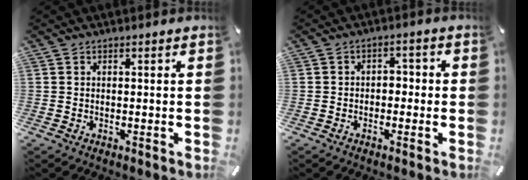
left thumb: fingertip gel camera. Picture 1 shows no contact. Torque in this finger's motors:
{"motor_torque": [-0.07, -0.10, -0.26, 0.04, 0.03]}